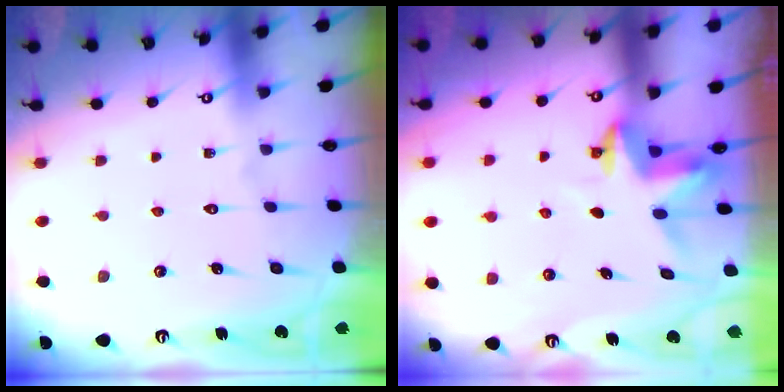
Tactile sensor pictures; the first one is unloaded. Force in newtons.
{"total": 3.5, "press": 3.5, "slide": 0.2}